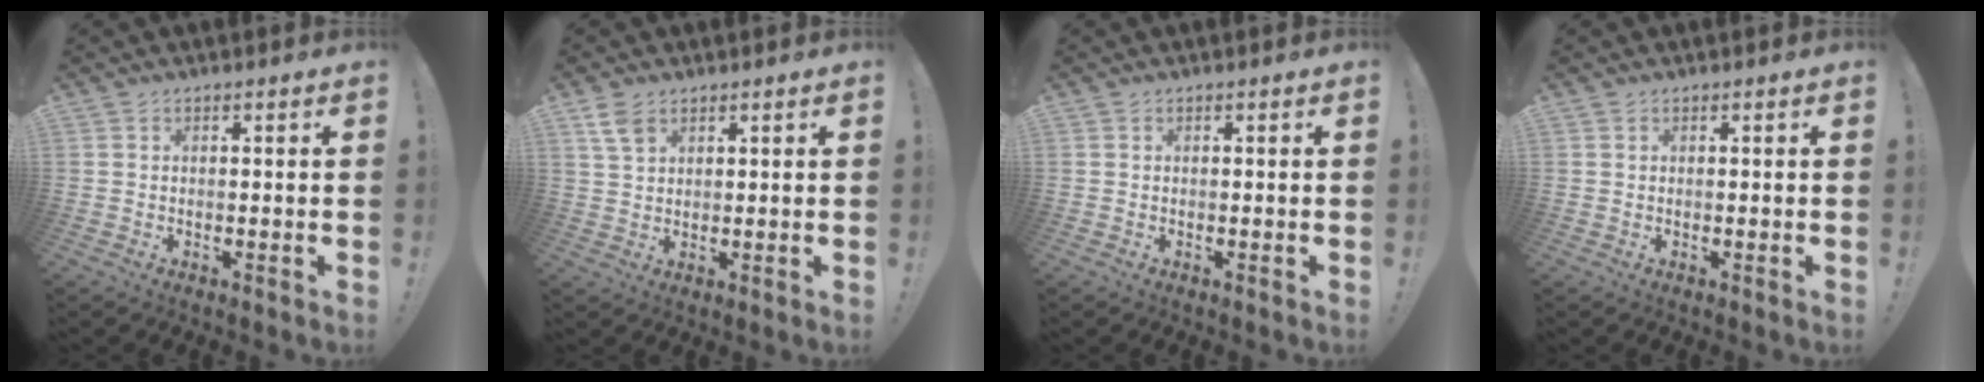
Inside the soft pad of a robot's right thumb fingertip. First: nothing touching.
{"total": 5.0, "force": [3.0, 2.8, 2.9], "torque": [-0.046, -0.013, 0.056]}
{"total": 0.0}
{"total": 0.0}